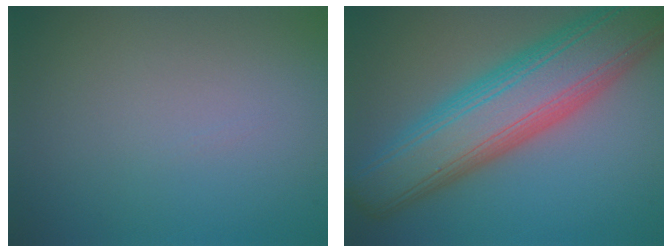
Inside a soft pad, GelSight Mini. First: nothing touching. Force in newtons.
{"total": 11.3, "press": 11.3, "slide": 0.6}